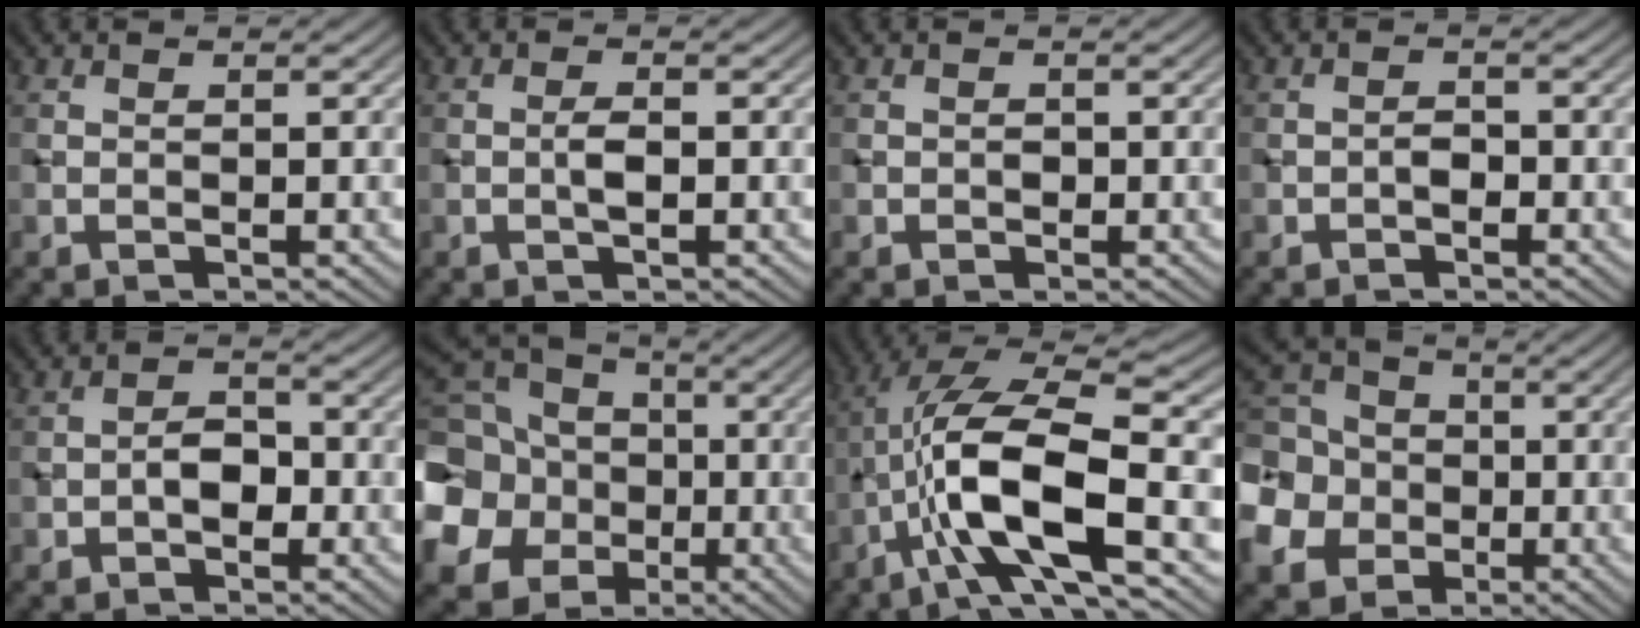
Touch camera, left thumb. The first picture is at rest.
{"total": 1.8, "force": [-0.3, 0.6, 1.7], "torque": [-0.031, 0.004, -0.008]}
{"total": 0.7, "force": [-0.1, 0.5, 0.3], "torque": [-0.002, 0.002, -0.002]}
{"total": 1.3, "force": [-0.6, 0.8, 0.8], "torque": [-0.011, 0.005, -0.013]}
{"total": 2.9, "force": [-1.1, 1.8, 2.1], "torque": [-0.028, 0.010, -0.021]}
{"total": 19.1, "force": [-3.1, 17.1, 8.0], "torque": [-0.264, -0.024, -0.085]}
{"total": 13.4, "force": [-3.5, 4.2, 12.3], "torque": [-0.241, 0.007, -0.061]}
{"total": 12.4, "force": [-2.7, 10.7, 5.5], "torque": [-0.185, -0.030, -0.074]}